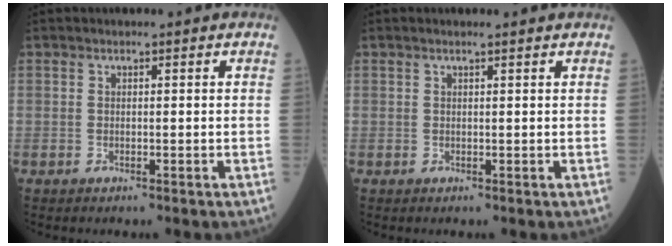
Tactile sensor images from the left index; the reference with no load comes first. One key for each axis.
{"total": 1.4, "fx": 1.0, "fy": -0.2, "fz": 0.9, "tx": -0.015, "ty": 0.007, "tz": 0.015}